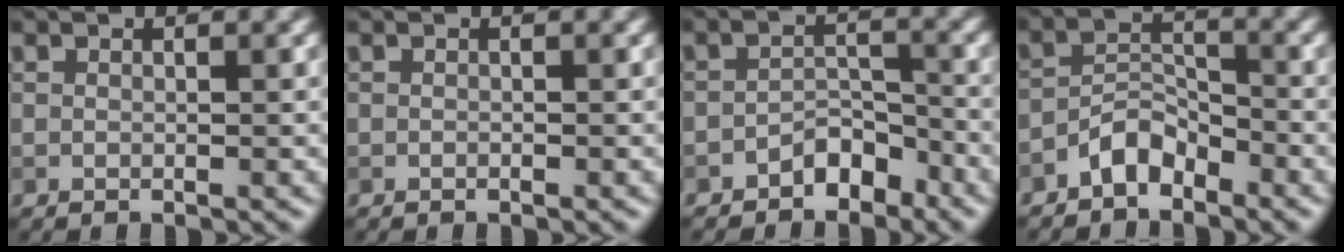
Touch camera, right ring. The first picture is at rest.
{"total": 0.0}
{"total": 2.7, "force": [-2.0, 1.4, 1.1], "torque": [-0.011, 0.014, -0.035]}
{"total": 3.0, "force": [-2.3, 1.3, 1.3], "torque": [-0.018, 0.014, -0.049]}